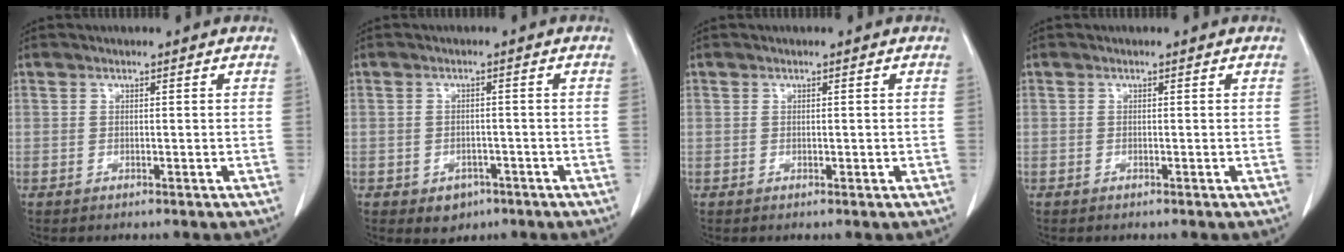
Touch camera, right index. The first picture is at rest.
{"total": 3.1, "force": [-1.6, 2.4, 1.2], "torque": [-0.007, 0.007, -0.010]}
{"total": 0.6, "force": [0.0, 0.4, 0.4], "torque": [-0.008, 0.000, 0.003]}
{"total": 0.0}